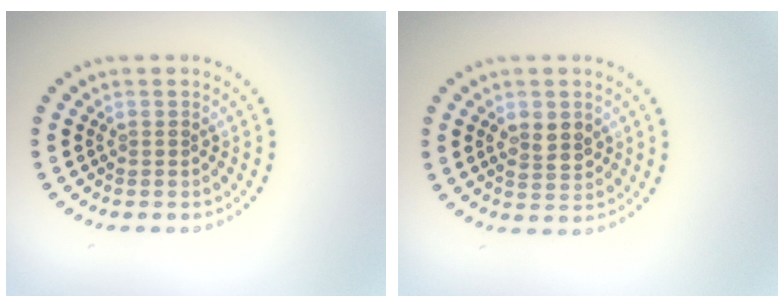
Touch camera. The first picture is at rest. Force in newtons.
{"total": 2.4, "press": 2.4, "slide": 0.3}